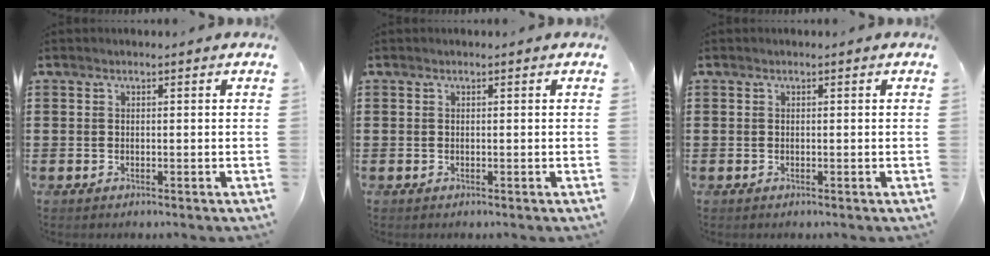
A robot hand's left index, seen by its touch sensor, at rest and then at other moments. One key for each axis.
{"total": 0.0}
{"total": 0.0}